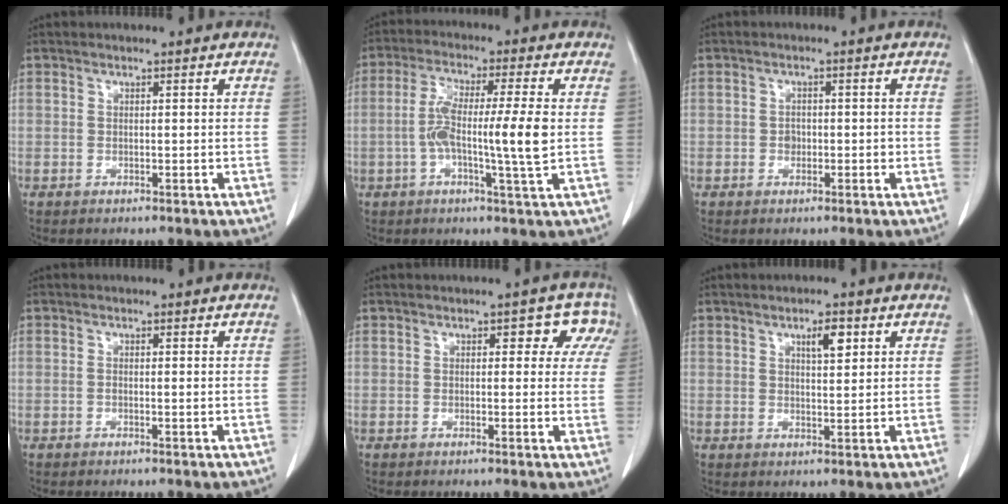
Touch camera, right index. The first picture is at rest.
{"total": 10.0, "force": [-0.7, 0.2, 9.9], "torque": [-0.184, 0.006, -0.021]}
{"total": 1.7, "force": [-0.4, 1.3, 1.0], "torque": [-0.013, 0.005, -0.004]}
{"total": 0.7, "force": [-0.1, 0.2, 0.7], "torque": [-0.013, -0.001, 0.000]}
{"total": 4.6, "force": [2.0, 2.9, 3.0], "torque": [-0.009, 0.017, 0.011]}
{"total": 3.6, "force": [1.8, 0.9, 3.0], "torque": [-0.050, -0.001, 0.028]}